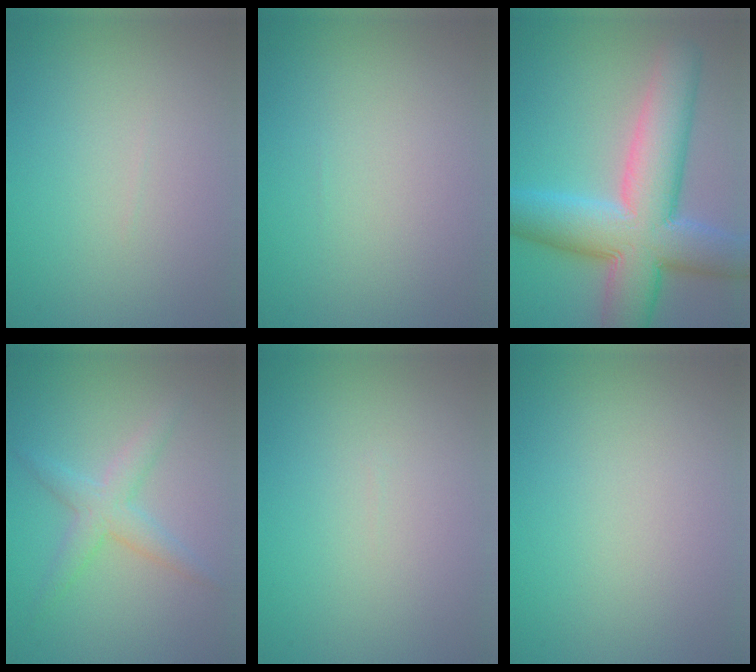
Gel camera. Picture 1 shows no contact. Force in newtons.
{"total": 0.0}
{"total": 11.8, "press": 11.8, "slide": 0.9}
{"total": 2.8, "press": 2.8, "slide": 0.1}
{"total": 0.0}
{"total": 0.0}